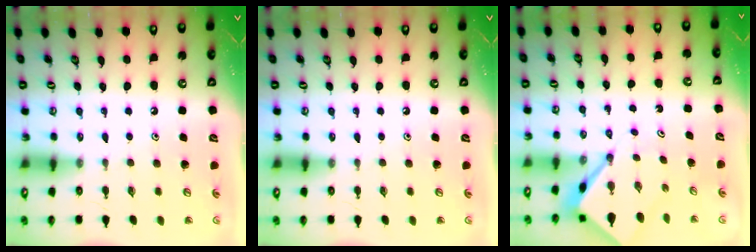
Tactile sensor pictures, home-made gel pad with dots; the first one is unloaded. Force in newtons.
{"total": 0.0}
{"total": 5.8, "press": 5.7, "slide": 0.5}